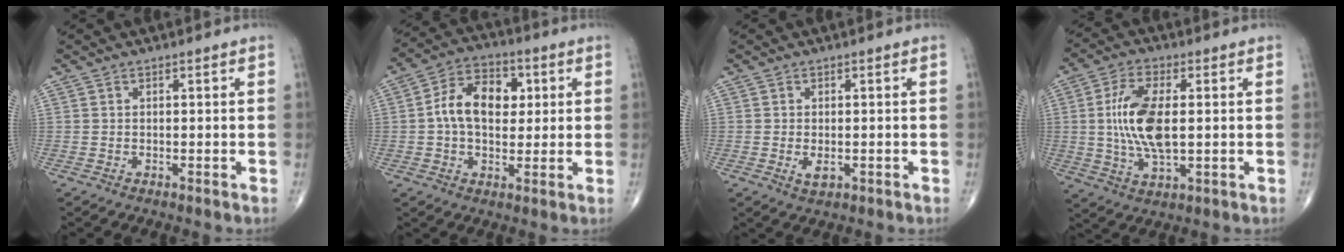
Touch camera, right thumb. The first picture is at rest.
{"total": 11.6, "force": [1.5, 7.7, 8.5], "torque": [-0.125, 0.017, 0.017]}
{"total": 2.3, "force": [-0.5, 1.3, 1.9], "torque": [-0.030, -0.003, -0.006]}
{"total": 12.2, "force": [0.7, 5.4, 10.9], "torque": [-0.220, -0.006, 0.015]}